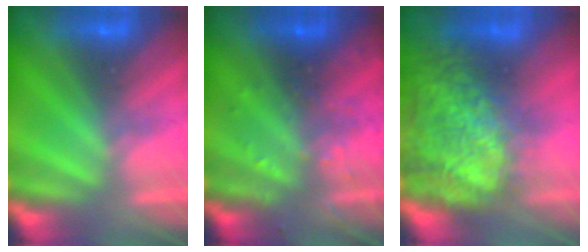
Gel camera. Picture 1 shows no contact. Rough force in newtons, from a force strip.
{"total": 3.1}
{"total": 10.6}